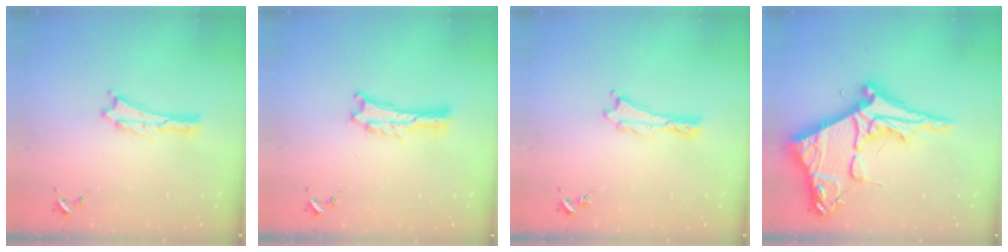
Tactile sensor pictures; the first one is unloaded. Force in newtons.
{"total": 1.0, "press": 1.0, "slide": 0.2}
{"total": 0.0}
{"total": 12.1, "press": 12.1, "slide": 1.3}